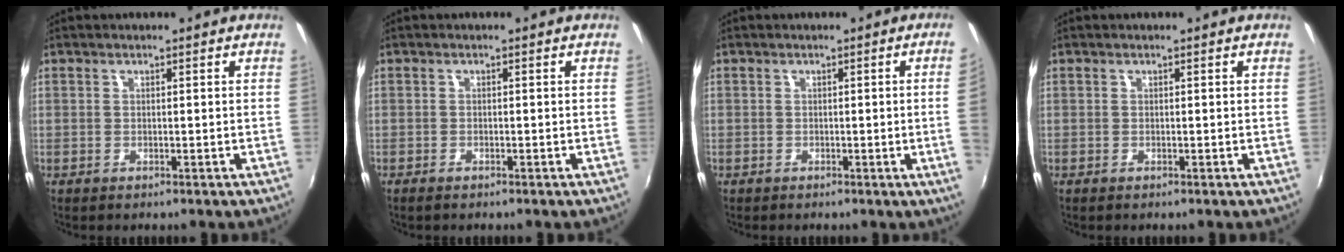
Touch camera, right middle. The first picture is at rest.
{"total": 1.2, "force": [-1.0, 0.4, 0.5], "torque": [-0.012, -0.005, -0.019]}
{"total": 3.1, "force": [-0.1, -1.7, 2.6], "torque": [-0.039, -0.012, 0.004]}
{"total": 0.0}